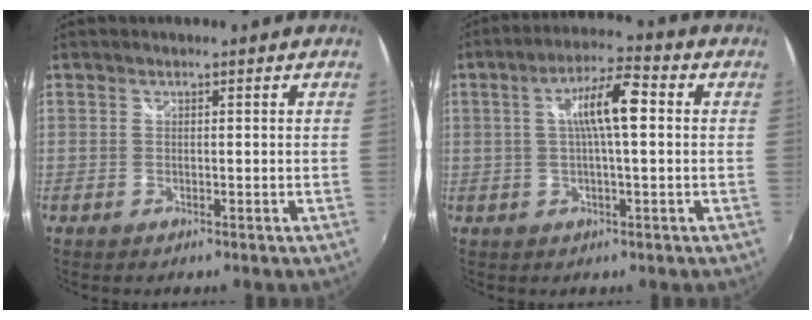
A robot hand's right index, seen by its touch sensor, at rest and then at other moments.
{"total": 8.6, "force": [1.1, 1.4, 8.4], "torque": [-0.146, 0.012, 0.019]}